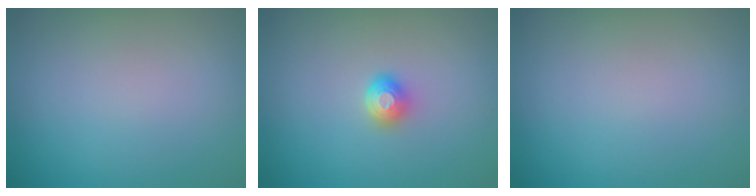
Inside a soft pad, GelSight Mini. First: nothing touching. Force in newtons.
{"total": 1.6, "press": 1.3, "slide": 0.9}
{"total": 0.0}